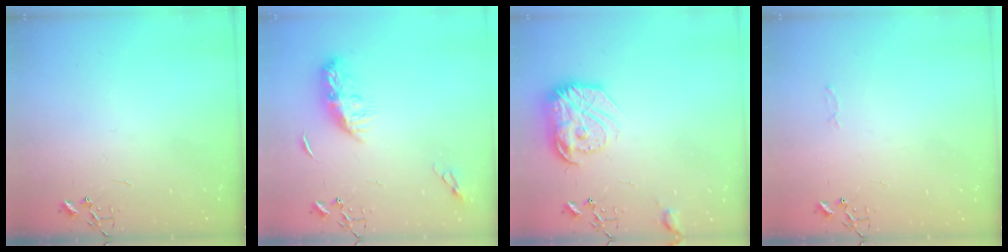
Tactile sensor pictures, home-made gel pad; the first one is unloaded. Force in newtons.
{"total": 9.8, "press": 9.8, "slide": 0.5}
{"total": 17.9, "press": 17.9, "slide": 1.2}
{"total": 2.8, "press": 2.8, "slide": 0.4}